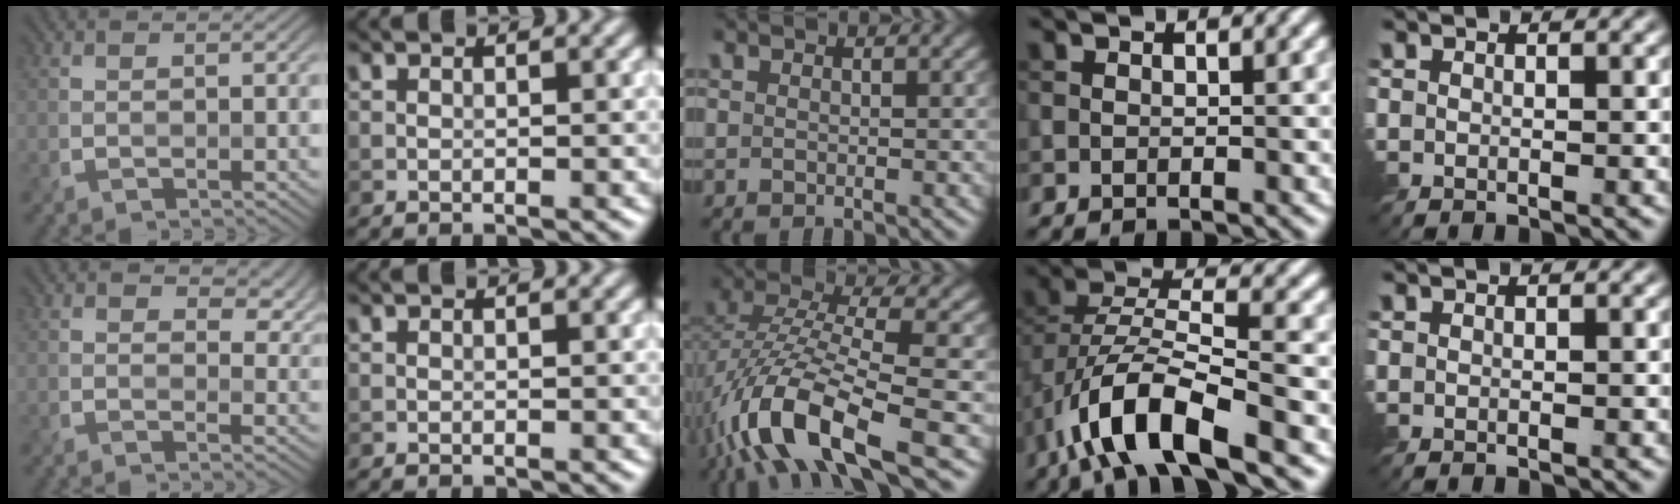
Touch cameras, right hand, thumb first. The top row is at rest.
{"thumb": {"total": 5.6, "force": [3.0, 3.1, 3.6], "torque": [-0.047, -0.004, 0.045]}, "middle": {"total": 11.0, "force": [-5.4, 3.4, 9.0], "torque": [-0.176, 0.008, -0.106]}, "ring": {"total": 9.3, "force": [-4.9, 3.4, 7.1], "torque": [-0.139, 0.005, -0.096]}}